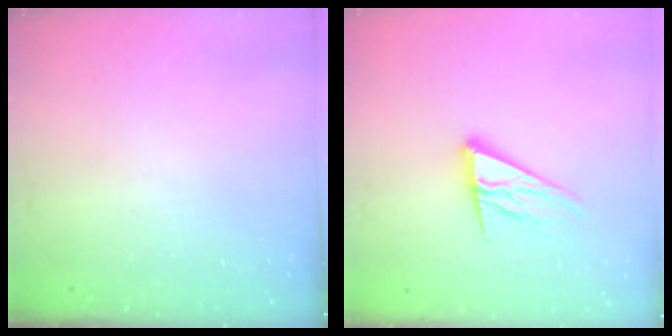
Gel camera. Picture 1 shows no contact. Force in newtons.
{"total": 13.3, "press": 13.1, "slide": 2.5}